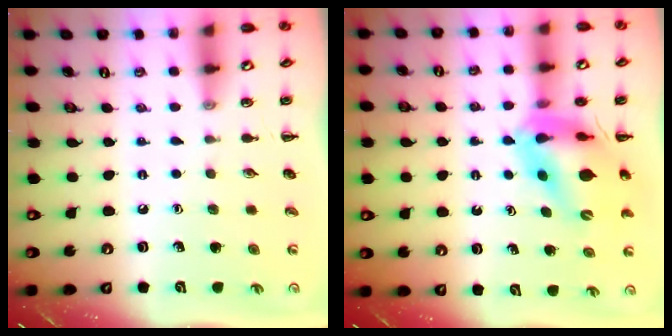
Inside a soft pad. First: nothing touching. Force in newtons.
{"total": 12.6, "press": 12.0, "slide": 3.9}